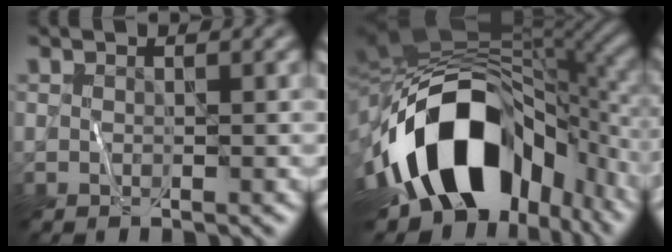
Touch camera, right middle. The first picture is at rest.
{"total": 17.8, "force": [-5.7, 10.2, 13.5], "torque": [-0.245, -0.013, -0.083]}